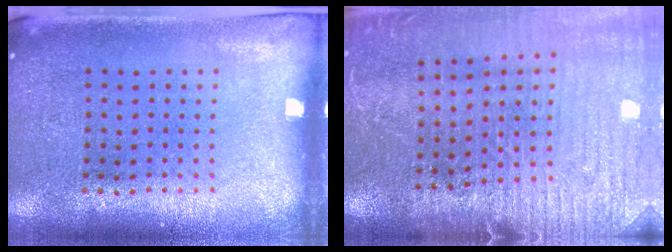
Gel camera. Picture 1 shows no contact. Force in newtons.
{"total": 3.0, "press": 3.0, "slide": 0.4}